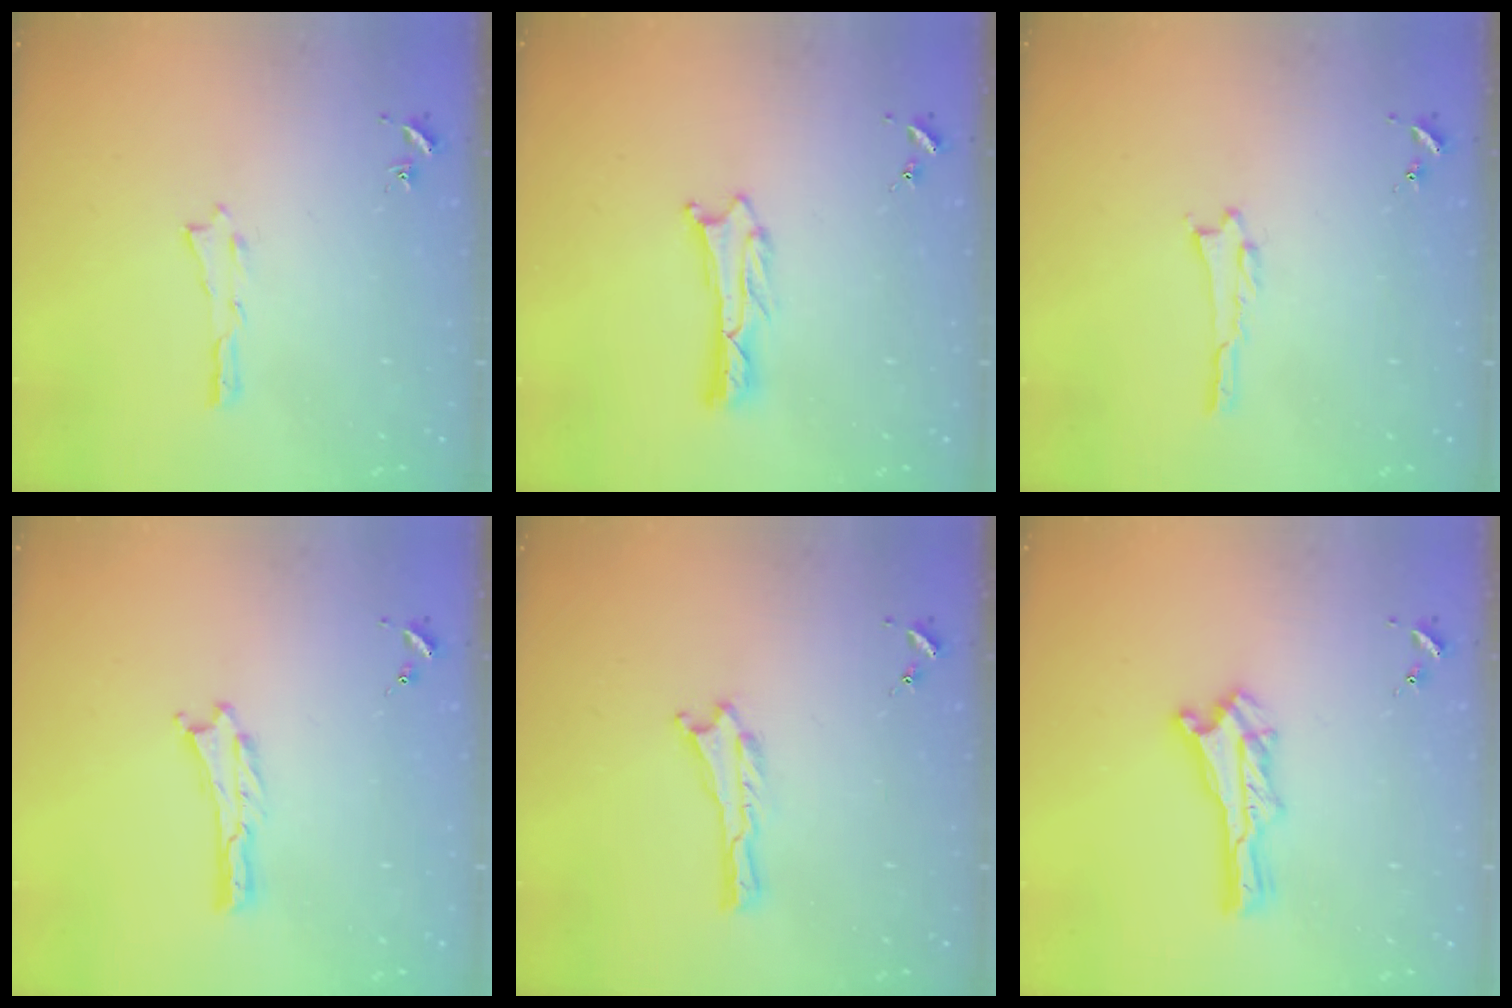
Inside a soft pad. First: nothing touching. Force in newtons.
{"total": 1.1, "press": 1.1, "slide": 0.2}
{"total": 0.0}
{"total": 0.0}
{"total": 0.0}
{"total": 0.6, "press": 0.5, "slide": 0.2}